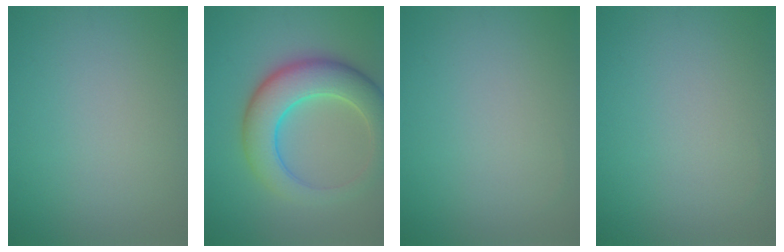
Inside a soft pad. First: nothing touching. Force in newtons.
{"total": 7.7, "press": 7.7, "slide": 0.2}
{"total": 0.0}
{"total": 0.0}